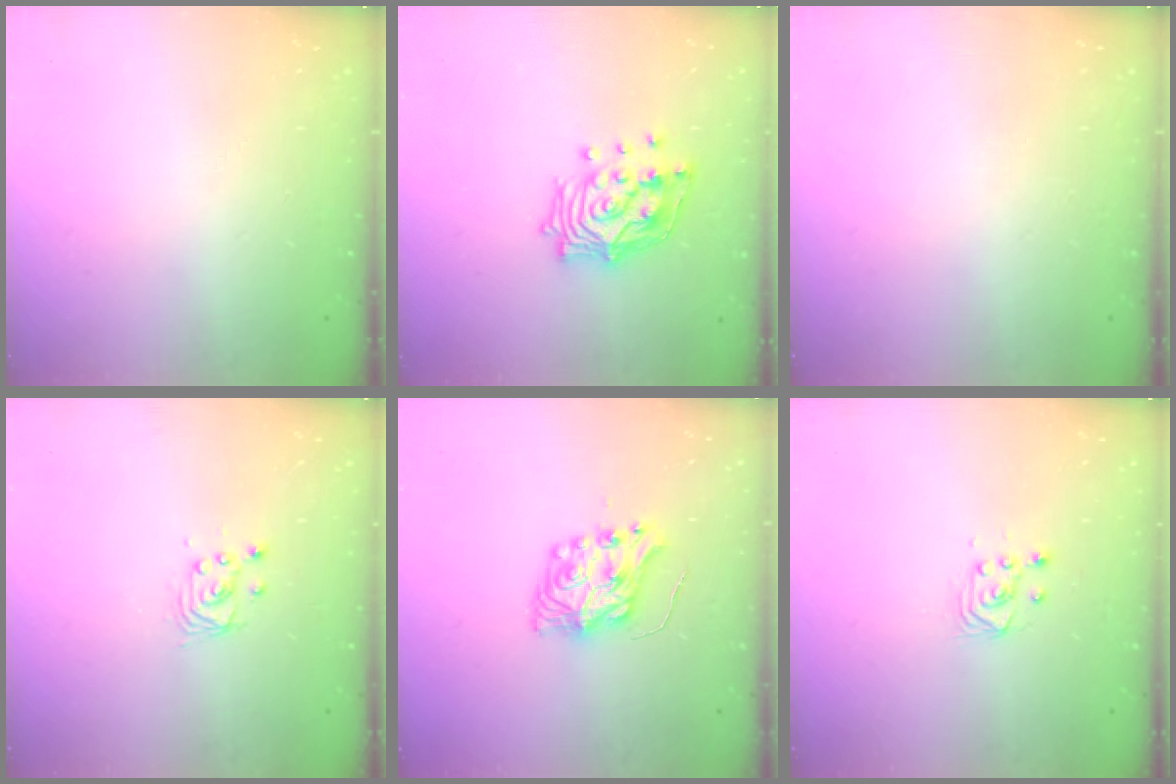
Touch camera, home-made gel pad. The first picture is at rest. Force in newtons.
{"total": 14.8, "press": 14.7, "slide": 2.0}
{"total": 0.0}
{"total": 2.9, "press": 2.9, "slide": 0.0}
{"total": 8.1, "press": 8.0, "slide": 0.7}
{"total": 2.9, "press": 2.6, "slide": 1.3}